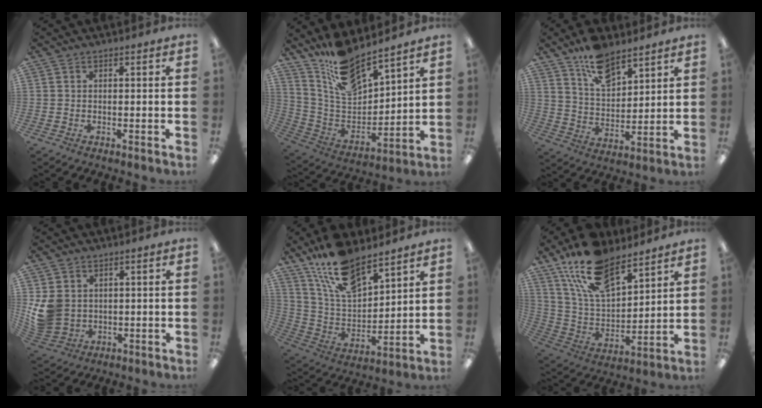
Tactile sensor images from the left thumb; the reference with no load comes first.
{"total": 15.0, "force": [13.2, 4.2, 5.8], "torque": [-0.134, -0.089, 0.238]}
{"total": 11.3, "force": [8.5, 5.3, 5.3], "torque": [-0.087, -0.046, 0.154]}
{"total": 7.8, "force": [2.0, 6.6, 3.5], "torque": [-0.078, -0.003, 0.041]}
{"total": 16.0, "force": [12.5, 6.1, 7.9], "torque": [-0.170, -0.062, 0.228]}
{"total": 18.6, "force": [13.4, 8.5, 9.8], "torque": [-0.195, -0.061, 0.243]}